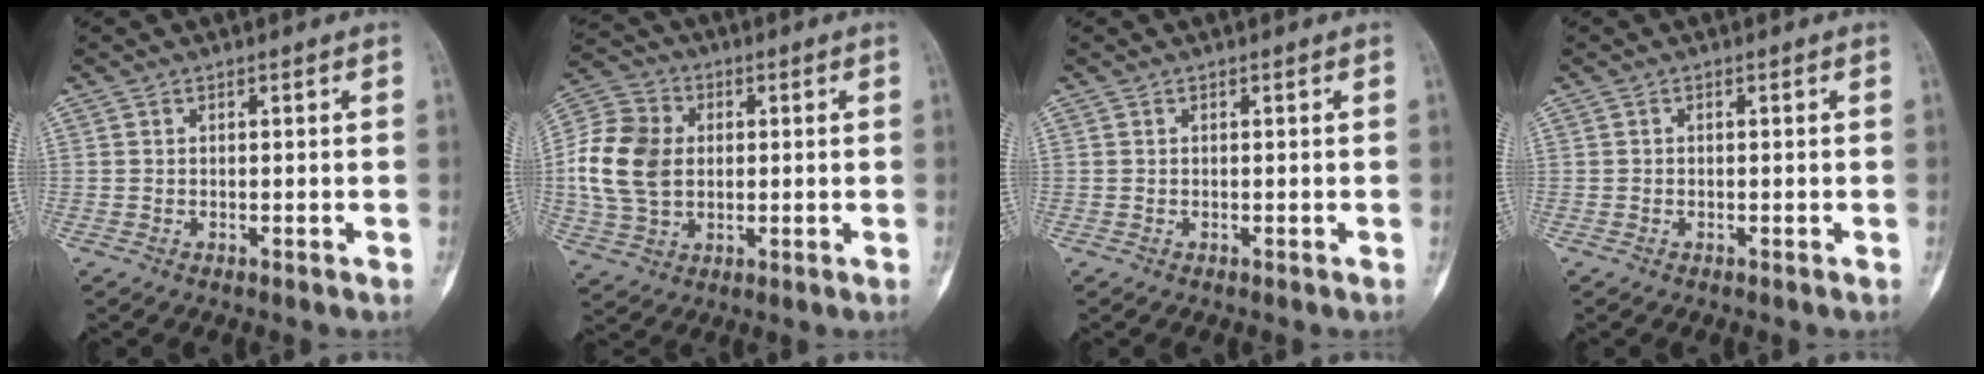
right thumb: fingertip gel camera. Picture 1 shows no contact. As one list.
[{"total": 13.9, "force": [0.7, 10.4, 9.2], "torque": [-0.169, 0.010, 0.013]}, {"total": 0.0}, {"total": 0.0}]